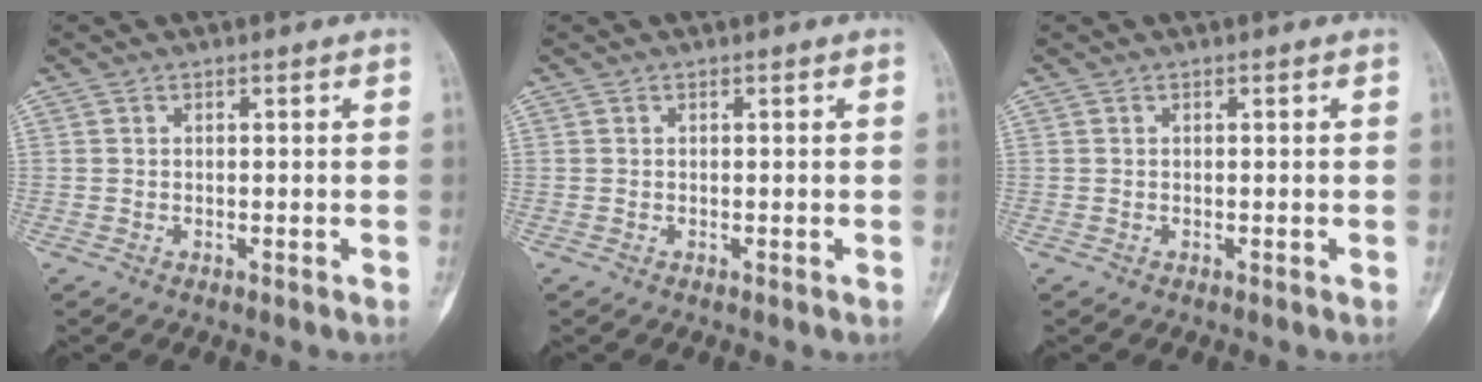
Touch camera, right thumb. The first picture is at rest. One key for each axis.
{"total": 0.0}
{"total": 0.0}